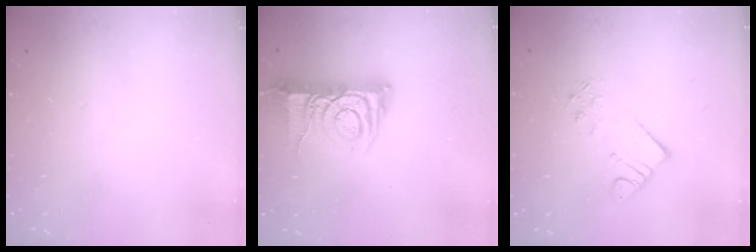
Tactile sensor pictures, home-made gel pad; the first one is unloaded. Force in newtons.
{"total": 10.2, "press": 10.1, "slide": 1.3}
{"total": 6.3, "press": 6.3, "slide": 0.4}